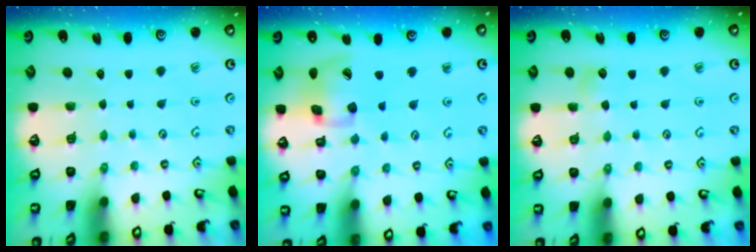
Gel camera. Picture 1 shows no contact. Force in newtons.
{"total": 15.4, "press": 15.2, "slide": 2.2}
{"total": 4.7, "press": 4.7, "slide": 0.6}